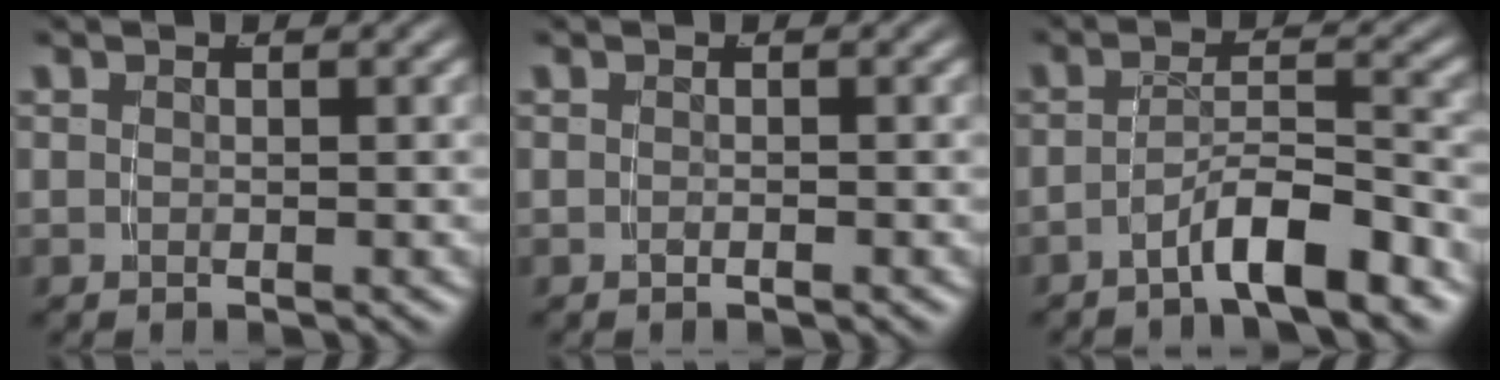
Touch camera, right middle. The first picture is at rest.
{"total": 0.6, "force": [-0.4, -0.5, 0.1], "torque": [0.000, 0.003, -0.007]}
{"total": 4.6, "force": [-3.6, 0.6, 2.8], "torque": [-0.033, 0.003, -0.061]}